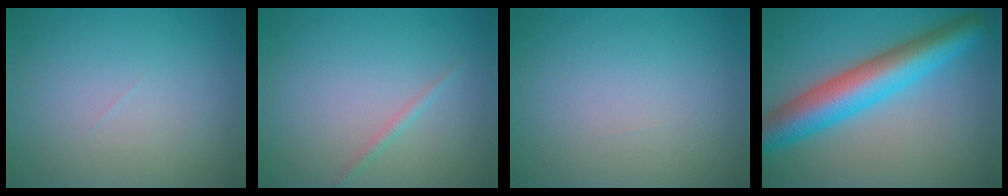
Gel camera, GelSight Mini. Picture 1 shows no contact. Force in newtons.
{"total": 0.8, "press": 0.8, "slide": 0.1}
{"total": 0.0}
{"total": 8.0, "press": 8.0, "slide": 0.1}